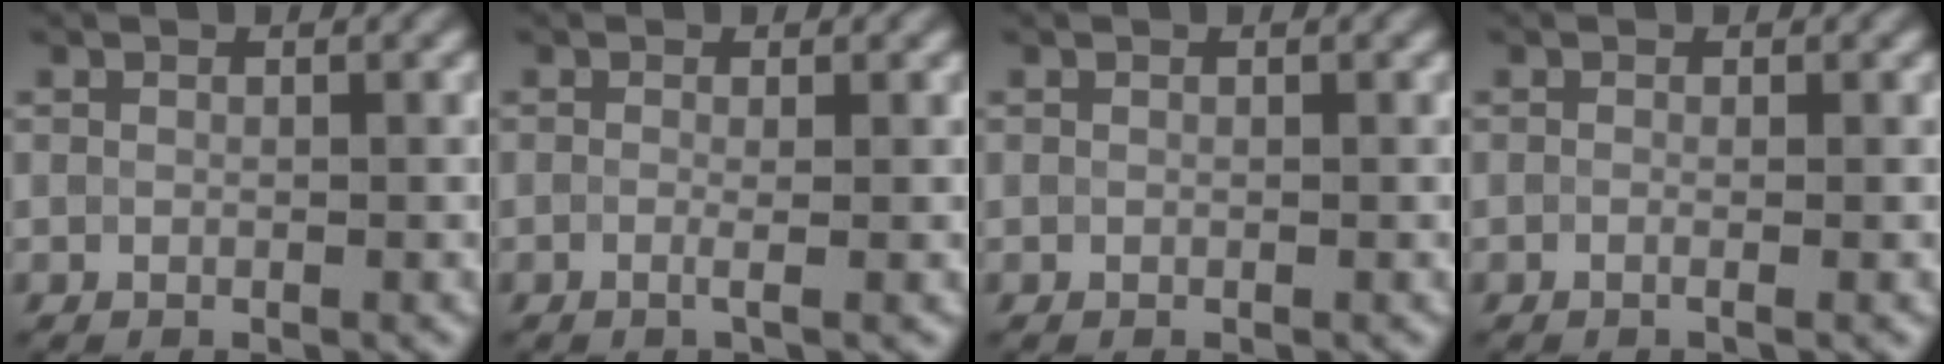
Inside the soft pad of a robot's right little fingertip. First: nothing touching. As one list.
[{"total": 1.1, "force": [-0.2, 0.2, 1.0], "torque": [-0.016, -0.007, -0.007]}, {"total": 0.0}, {"total": 1.0, "force": [-0.2, 0.4, 0.9], "torque": [-0.011, -0.010, -0.011]}]